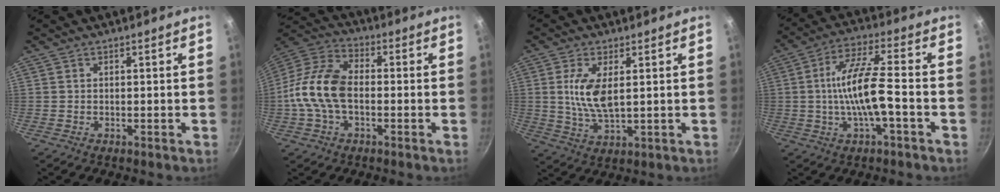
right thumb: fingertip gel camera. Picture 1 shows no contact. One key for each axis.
{"total": 13.5, "fx": -1.6, "fy": 8.2, "fz": 10.6, "tx": -0.198, "ty": 0.038, "tz": -0.051}
{"total": 7.9, "fx": 1.4, "fy": 3.3, "fz": 7.1, "tx": -0.141, "ty": -0.008, "tz": 0.031}
{"total": 11.2, "fx": -2.2, "fy": 2.6, "fz": 10.6, "tx": -0.200, "ty": 0.027, "tz": -0.045}